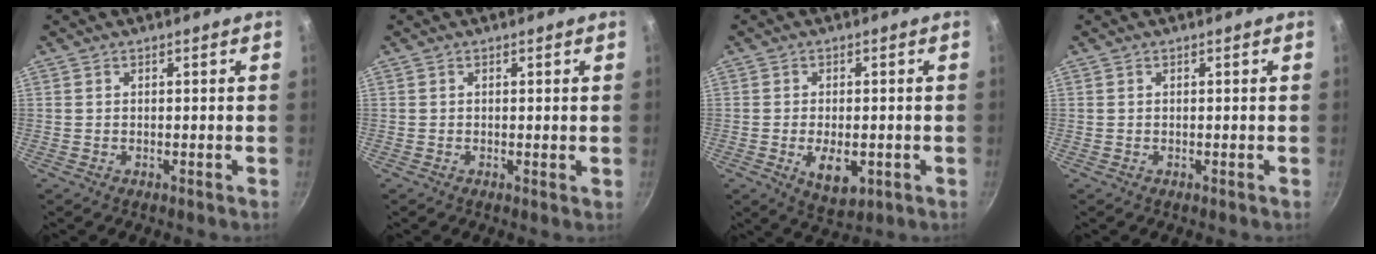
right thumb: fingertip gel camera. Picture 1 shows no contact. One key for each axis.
{"total": 0.6, "fx": 0.1, "fy": 0.2, "fz": 0.5, "tx": -0.008, "ty": -0.002, "tz": 0.000}
{"total": 7.2, "fx": -1.8, "fy": 3.9, "fz": 5.8, "tx": -0.081, "ty": -0.004, "tz": -0.017}
{"total": 0.0}